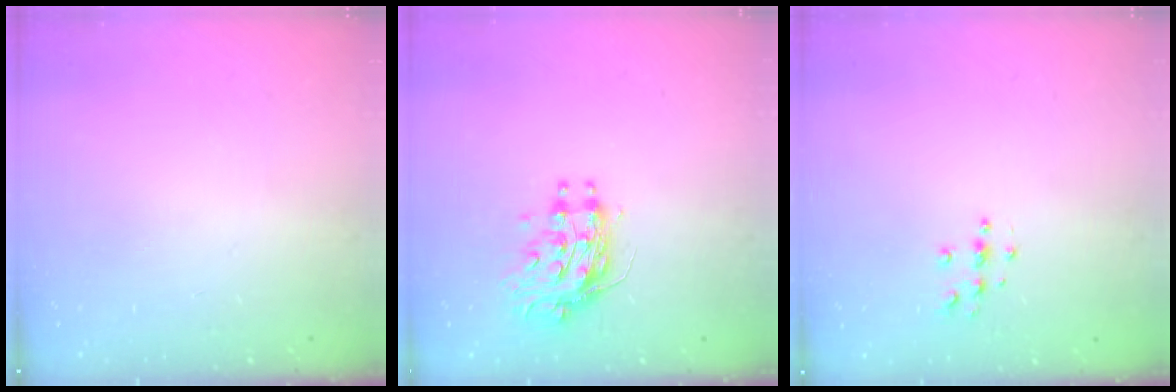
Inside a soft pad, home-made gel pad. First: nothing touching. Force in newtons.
{"total": 10.1, "press": 10.0, "slide": 0.9}
{"total": 4.6, "press": 4.6, "slide": 0.5}